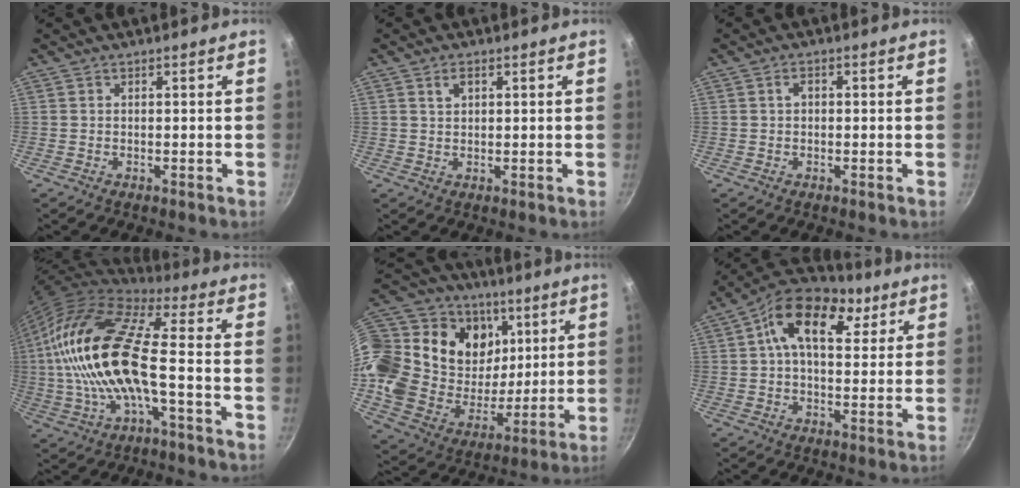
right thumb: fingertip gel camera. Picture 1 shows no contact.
{"total": 1.0, "force": [0.3, 0.8, 0.6], "torque": [-0.008, 0.005, 0.004]}
{"total": 1.7, "force": [0.1, 1.2, 1.2], "torque": [-0.015, 0.009, 0.001]}
{"total": 20.5, "force": [-1.4, 7.6, 19.0], "torque": [-0.372, 0.029, -0.037]}
{"total": 30.3, "force": [12.8, 20.5, 18.3], "torque": [-0.320, -0.045, 0.224]}
{"total": 16.1, "force": [5.9, 9.8, 11.4], "torque": [-0.163, -0.003, 0.078]}